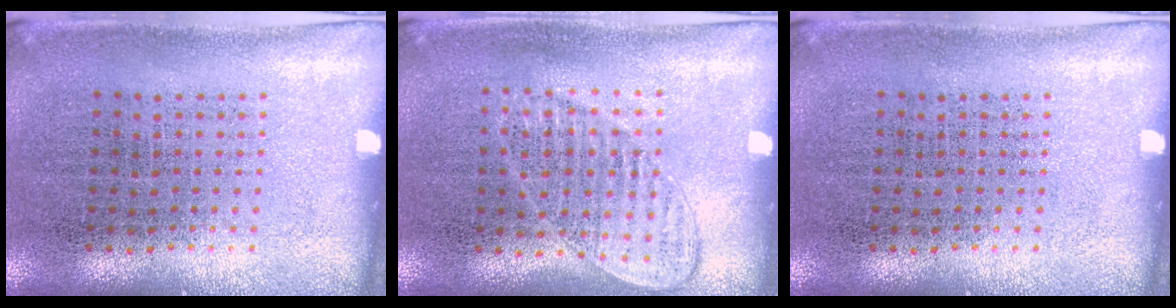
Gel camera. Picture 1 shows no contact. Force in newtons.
{"total": 1.2, "press": 1.1, "slide": 0.4}
{"total": 0.0}